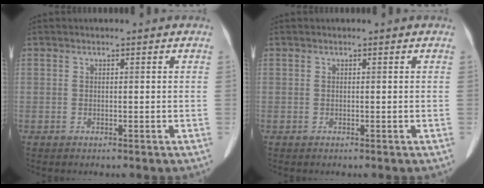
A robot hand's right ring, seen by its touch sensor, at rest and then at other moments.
{"total": 0.0}